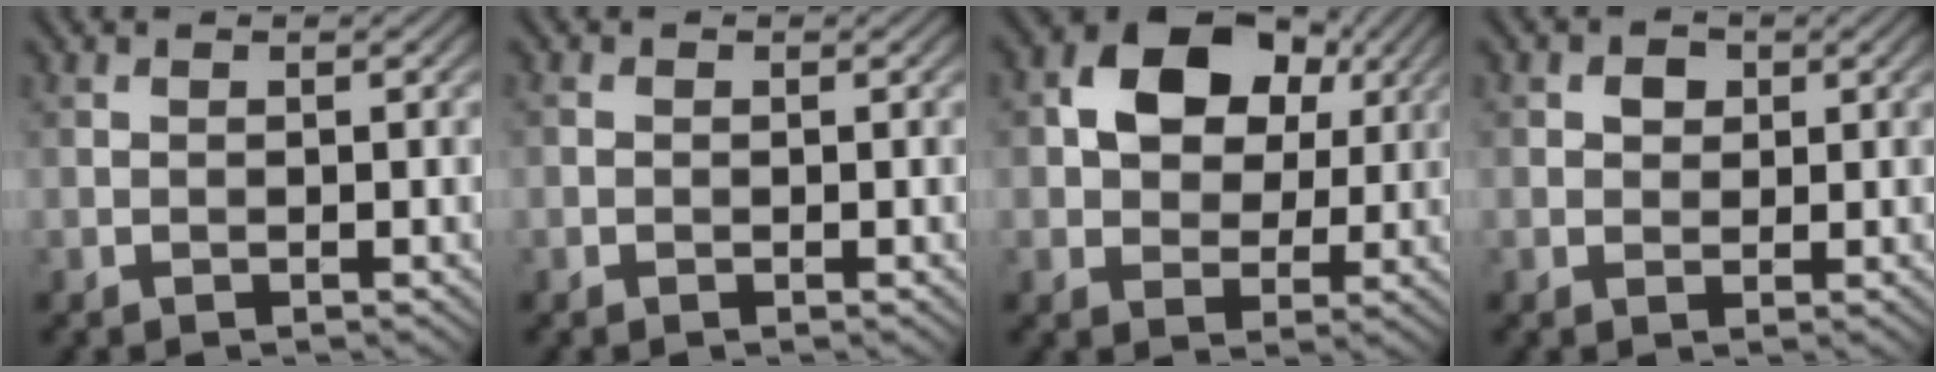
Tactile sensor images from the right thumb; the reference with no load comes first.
{"total": 0.6, "force": [-0.2, 0.6, 0.1], "torque": [-0.002, -0.003, -0.006]}
{"total": 10.5, "force": [3.2, 7.6, 6.5], "torque": [-0.121, 0.009, 0.046]}
{"total": 2.0, "force": [0.6, 1.7, 0.9], "torque": [-0.014, 0.002, 0.007]}